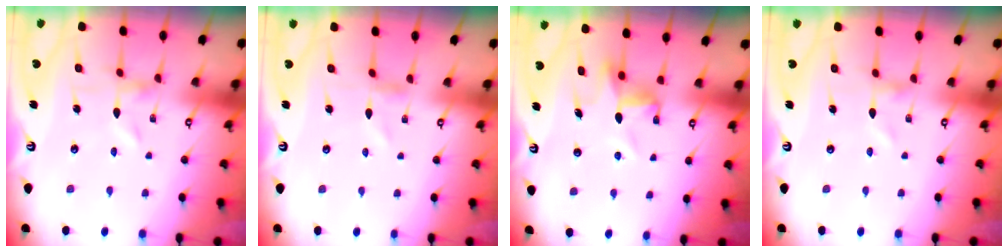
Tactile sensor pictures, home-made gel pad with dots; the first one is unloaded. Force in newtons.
{"total": 0.6, "press": 0.5, "slide": 0.2}
{"total": 10.2, "press": 10.2, "slide": 0.5}
{"total": 0.0}